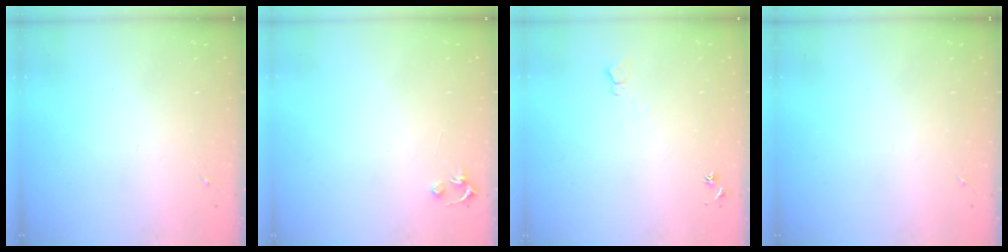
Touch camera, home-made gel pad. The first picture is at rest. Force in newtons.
{"total": 3.2, "press": 3.2, "slide": 0.3}
{"total": 6.2, "press": 6.1, "slide": 0.8}
{"total": 0.0}